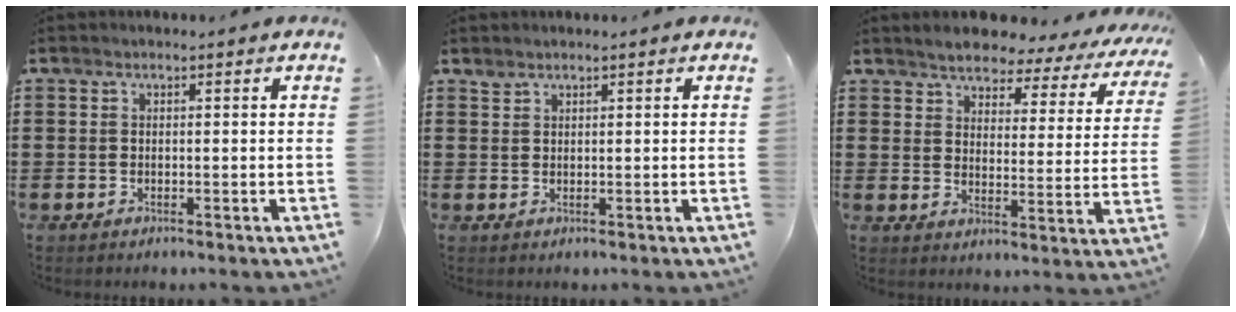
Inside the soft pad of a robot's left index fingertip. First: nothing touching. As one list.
[{"total": 1.1, "force": [1.0, 0.3, 0.0], "torque": [-0.003, 0.000, 0.021]}, {"total": 5.6, "force": [5.3, 1.0, 1.4], "torque": [-0.044, -0.026, 0.092]}]